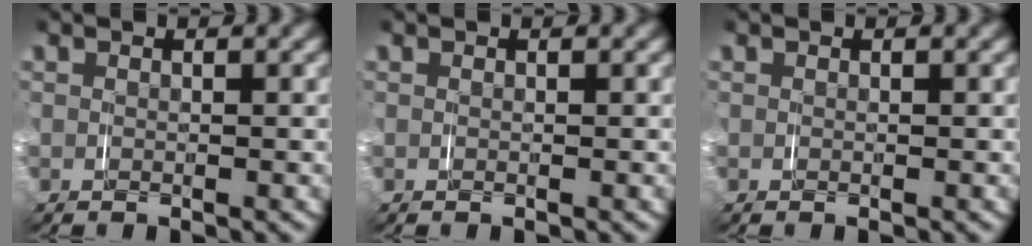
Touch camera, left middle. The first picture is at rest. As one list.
[{"total": 0.0}, {"total": 0.0}]